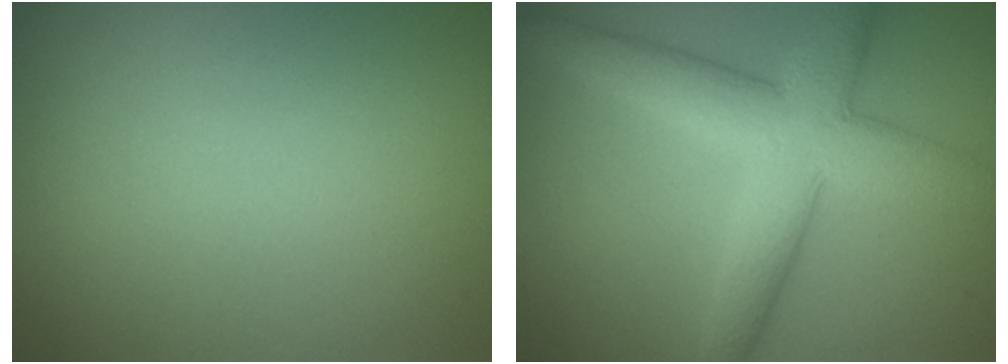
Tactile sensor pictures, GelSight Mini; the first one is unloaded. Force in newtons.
{"total": 6.9, "press": 6.9, "slide": 0.1}